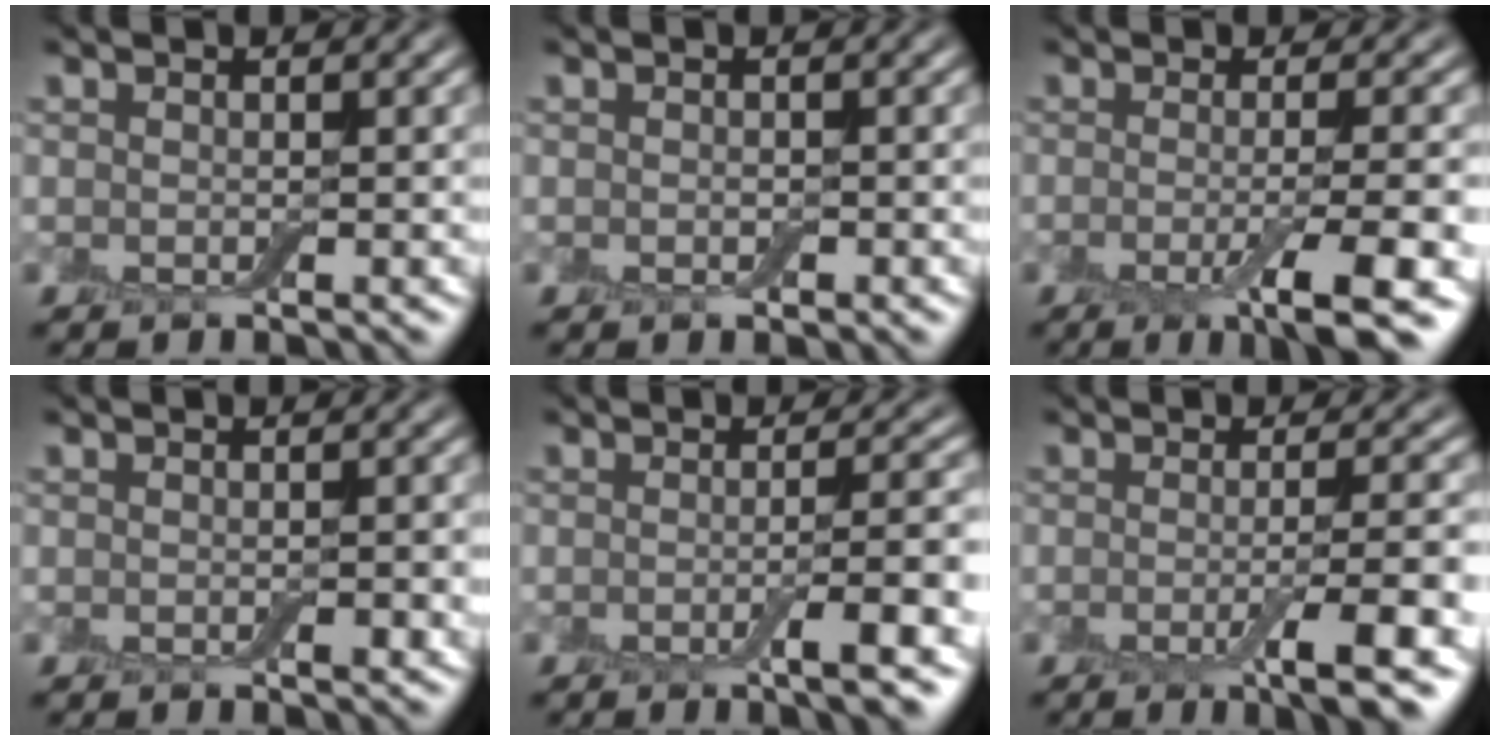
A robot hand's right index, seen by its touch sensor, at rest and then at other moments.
{"total": 0.7, "force": [-0.2, 0.5, 0.5], "torque": [-0.008, -0.001, -0.002]}
{"total": 6.6, "force": [-2.6, 1.3, 6.0], "torque": [-0.083, -0.008, -0.044]}
{"total": 1.2, "force": [-0.3, 0.3, 1.1], "torque": [-0.015, 0.000, -0.001]}
{"total": 5.0, "force": [-1.4, 0.9, 4.7], "torque": [-0.064, 0.003, -0.024]}
{"total": 6.0, "force": [-2.0, 1.1, 5.6], "torque": [-0.080, -0.003, -0.034]}